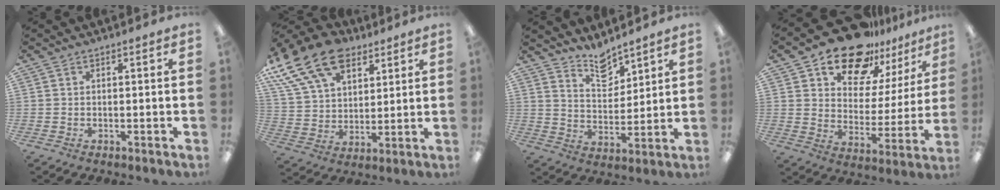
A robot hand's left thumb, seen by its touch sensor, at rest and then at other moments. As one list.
[{"total": 19.6, "force": [11.6, 12.1, 10.1], "torque": [-0.208, -0.051, 0.213]}, {"total": 8.1, "force": [7.1, 3.3, 2.1], "torque": [-0.026, -0.050, 0.129]}, {"total": 18.2, "force": [15.1, 8.3, 5.8], "torque": [-0.102, -0.116, 0.271]}]